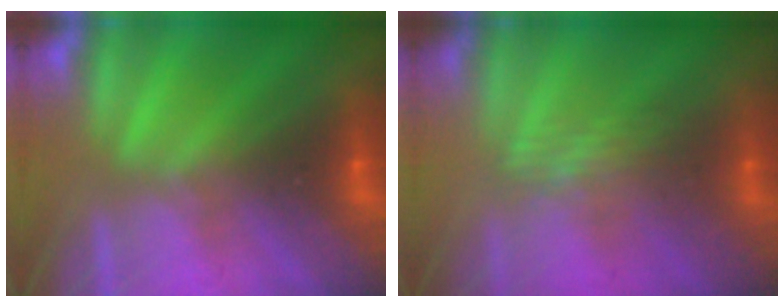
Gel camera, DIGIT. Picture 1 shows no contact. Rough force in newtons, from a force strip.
{"total": 3.0}